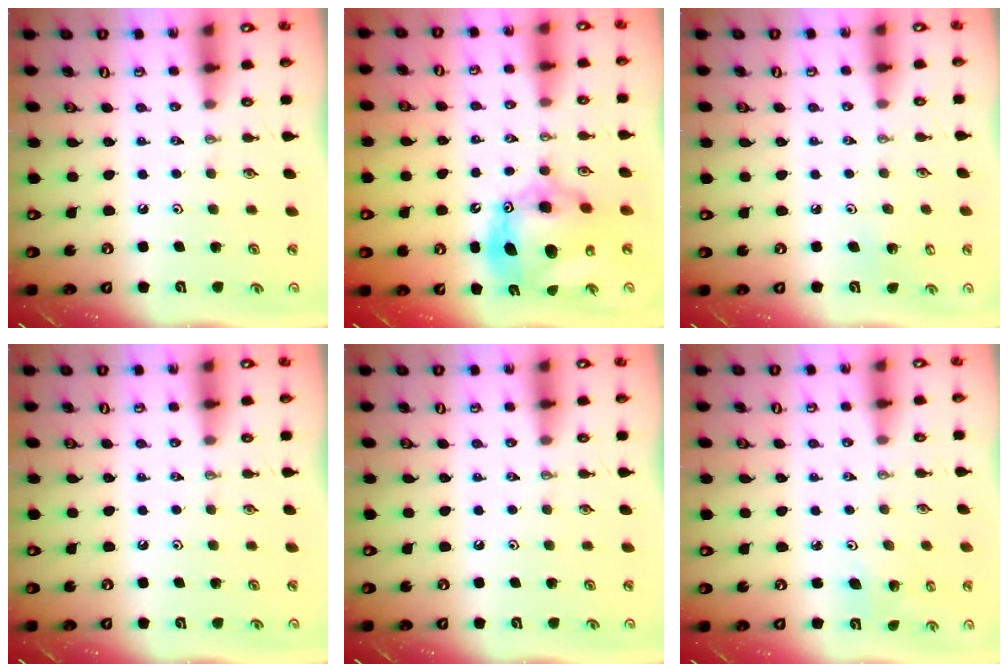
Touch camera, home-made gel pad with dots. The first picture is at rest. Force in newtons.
{"total": 15.7, "press": 15.6, "slide": 1.5}
{"total": 3.3, "press": 3.3, "slide": 0.3}
{"total": 0.0}
{"total": 0.0}
{"total": 4.7, "press": 4.6, "slide": 0.7}